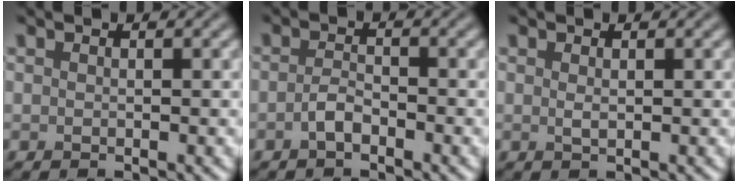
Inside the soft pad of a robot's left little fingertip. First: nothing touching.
{"total": 1.6, "force": [-0.9, 0.6, 1.2], "torque": [-0.027, 0.002, -0.021]}
{"total": 0.7, "force": [0.2, 0.2, 0.6], "torque": [-0.013, 0.000, 0.004]}